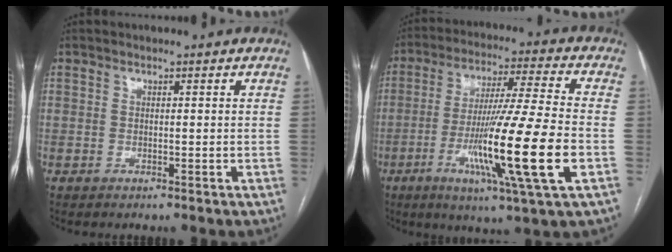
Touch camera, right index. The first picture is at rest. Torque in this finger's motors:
{"motor_torque": [1.88, -0.26, 1.06, 0.21]}